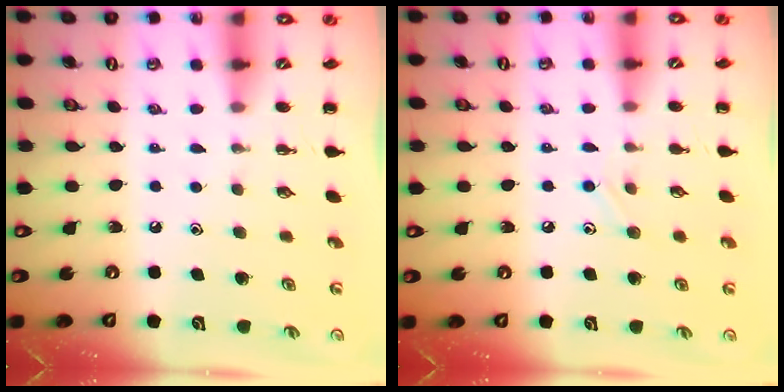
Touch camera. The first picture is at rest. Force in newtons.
{"total": 7.7, "press": 7.3, "slide": 2.5}